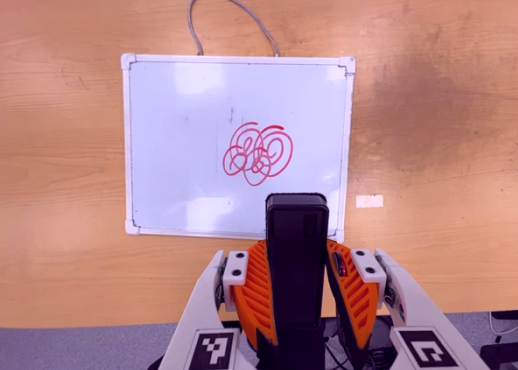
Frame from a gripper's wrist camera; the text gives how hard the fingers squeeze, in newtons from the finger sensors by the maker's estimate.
{"total": 3.9, "left": 2.4, "right": 5.3}